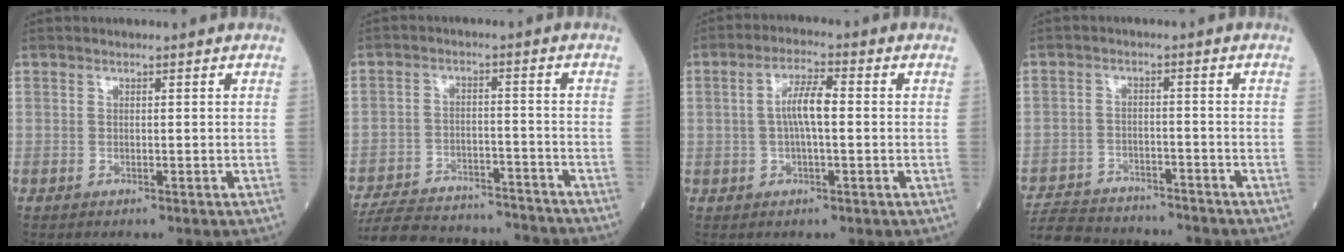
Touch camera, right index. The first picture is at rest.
{"total": 17.8, "force": [-16.9, 3.6, 4.5], "torque": [-0.099, 0.005, -0.240]}
{"total": 5.4, "force": [0.2, 1.2, 5.3], "torque": [-0.104, 0.014, 0.000]}
{"total": 12.5, "force": [-11.7, 3.2, 3.1], "torque": [-0.061, 0.010, -0.172]}